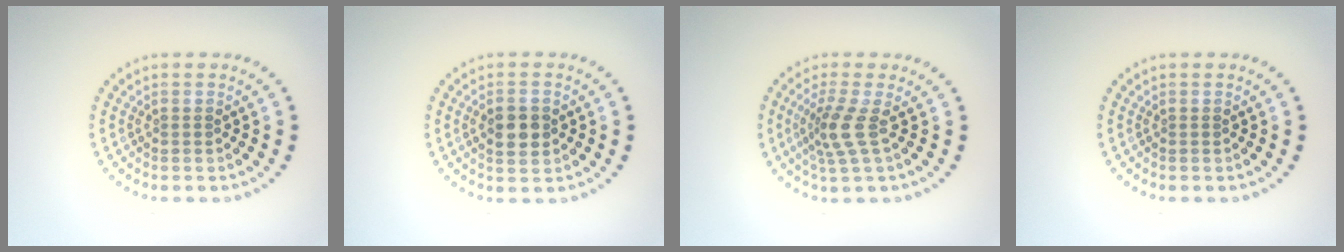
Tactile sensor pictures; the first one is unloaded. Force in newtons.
{"total": 2.8, "press": 2.8, "slide": 0.2}
{"total": 2.8, "press": 2.0, "slide": 2.0}
{"total": 0.0}